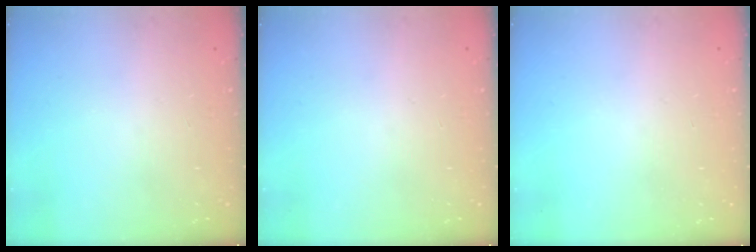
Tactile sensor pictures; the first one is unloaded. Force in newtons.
{"total": 0.0}
{"total": 0.0}